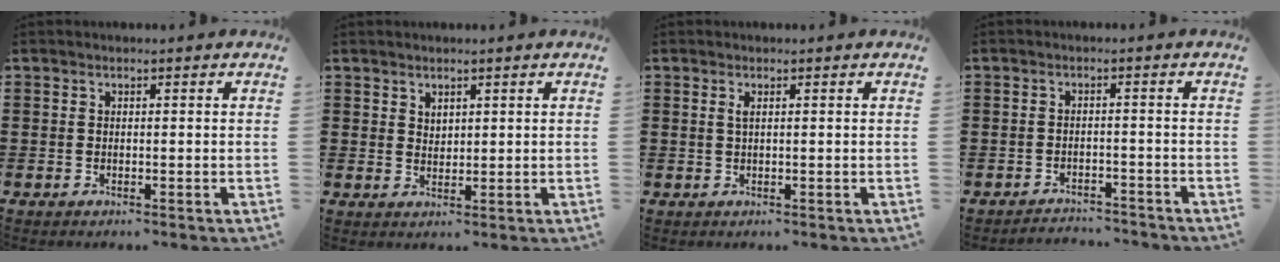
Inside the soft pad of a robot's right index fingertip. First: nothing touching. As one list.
[{"total": 1.7, "force": [1.4, 0.8, 0.1], "torque": [-0.004, 0.002, 0.028]}, {"total": 0.9, "force": [0.3, 0.1, 0.9], "torque": [-0.018, 0.001, 0.005]}, {"total": 2.5, "force": [-2.5, 0.2, -0.1], "torque": [-0.007, -0.001, -0.054]}]